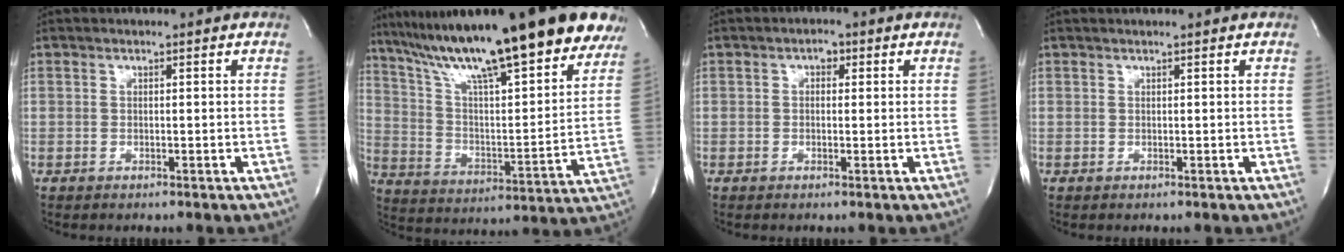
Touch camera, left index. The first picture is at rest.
{"total": 30.6, "force": [23.0, 4.7, 19.7], "torque": [-0.316, -0.004, 0.336]}
{"total": 1.6, "force": [0.4, 1.1, 1.1], "torque": [-0.013, 0.009, 0.003]}
{"total": 1.2, "force": [1.1, 0.0, 0.5], "torque": [-0.009, 0.013, 0.016]}